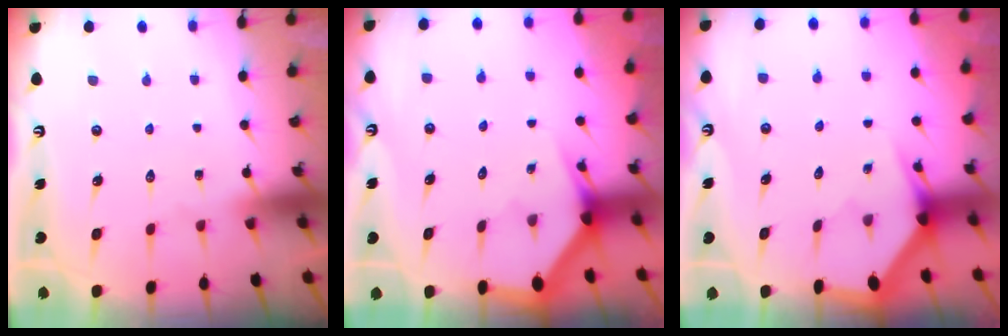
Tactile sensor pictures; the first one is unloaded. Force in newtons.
{"total": 2.7, "press": 2.7, "slide": 0.1}
{"total": 3.0, "press": 3.0, "slide": 0.0}